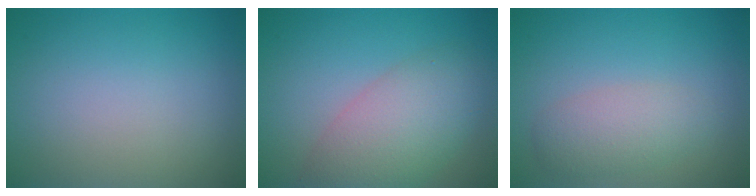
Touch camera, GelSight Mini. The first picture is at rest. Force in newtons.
{"total": 6.2, "press": 6.2, "slide": 0.4}
{"total": 2.9, "press": 2.9, "slide": 0.1}